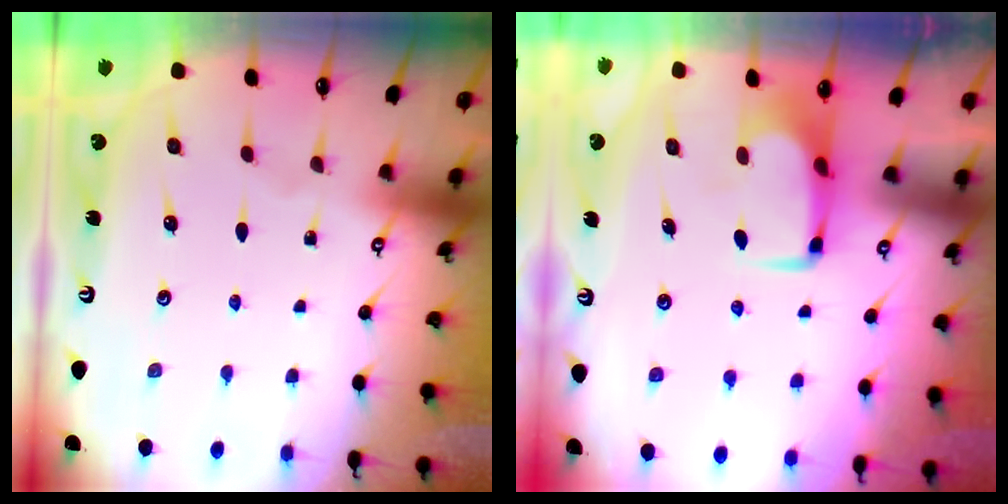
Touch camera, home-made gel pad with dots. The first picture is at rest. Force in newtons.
{"total": 1.6, "press": 1.4, "slide": 0.6}